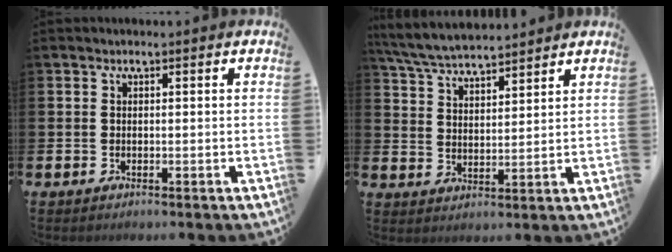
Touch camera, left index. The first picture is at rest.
{"total": 6.0, "force": [5.9, 0.9, 1.1], "torque": [-0.050, -0.024, 0.107]}